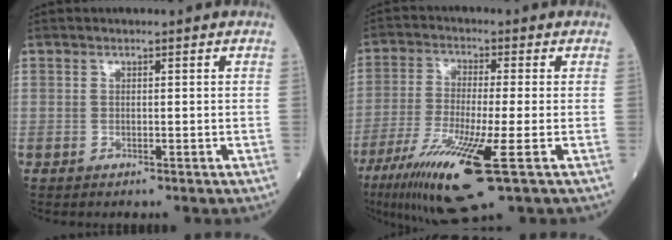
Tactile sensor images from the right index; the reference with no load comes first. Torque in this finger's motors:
{"motor_torque": [1.67, -0.48, 0.70, 0.21]}